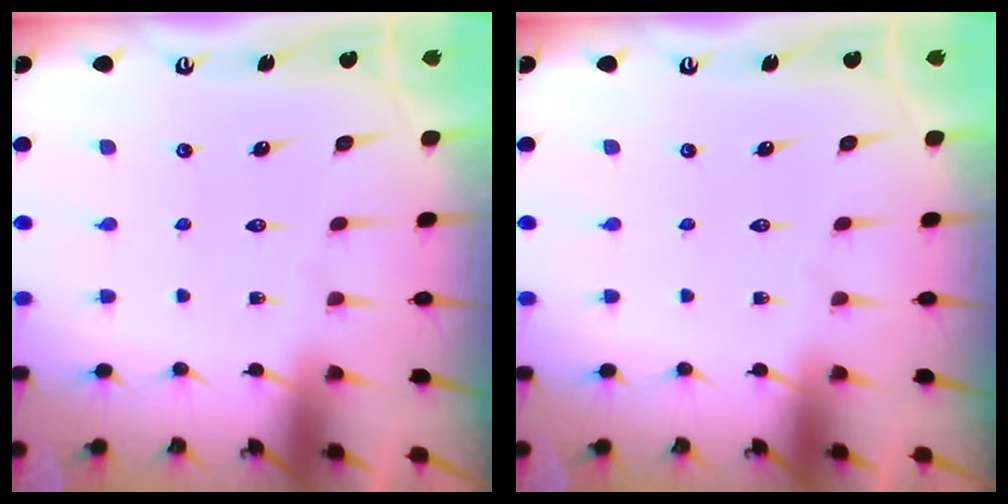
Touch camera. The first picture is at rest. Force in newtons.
{"total": 0.0}